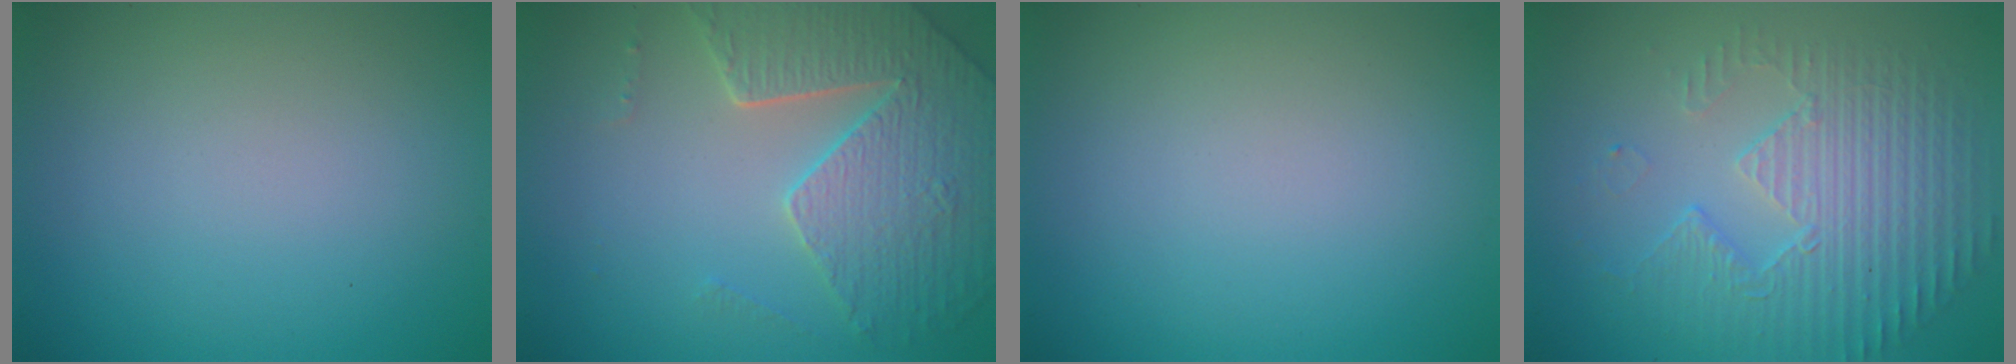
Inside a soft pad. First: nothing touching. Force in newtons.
{"total": 5.2, "press": 4.7, "slide": 2.3}
{"total": 0.0}
{"total": 5.2, "press": 3.7, "slide": 3.7}